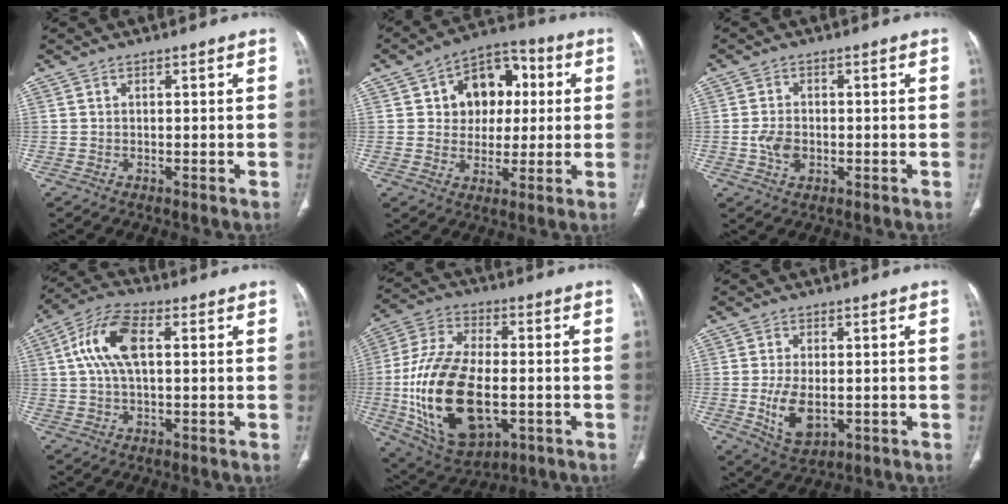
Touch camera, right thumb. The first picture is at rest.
{"total": 13.0, "force": [2.9, 9.8, 8.0], "torque": [-0.066, 0.012, 0.040]}
{"total": 5.1, "force": [-0.8, 3.6, 3.5], "torque": [-0.063, 0.001, -0.010]}
{"total": 10.6, "force": [2.0, 5.2, 9.1], "torque": [-0.190, 0.025, 0.034]}
{"total": 23.8, "force": [-4.1, 13.1, 19.5], "torque": [-0.378, 0.007, -0.051]}
{"total": 7.8, "force": [-1.2, 4.5, 6.2], "torque": [-0.113, -0.010, -0.010]}